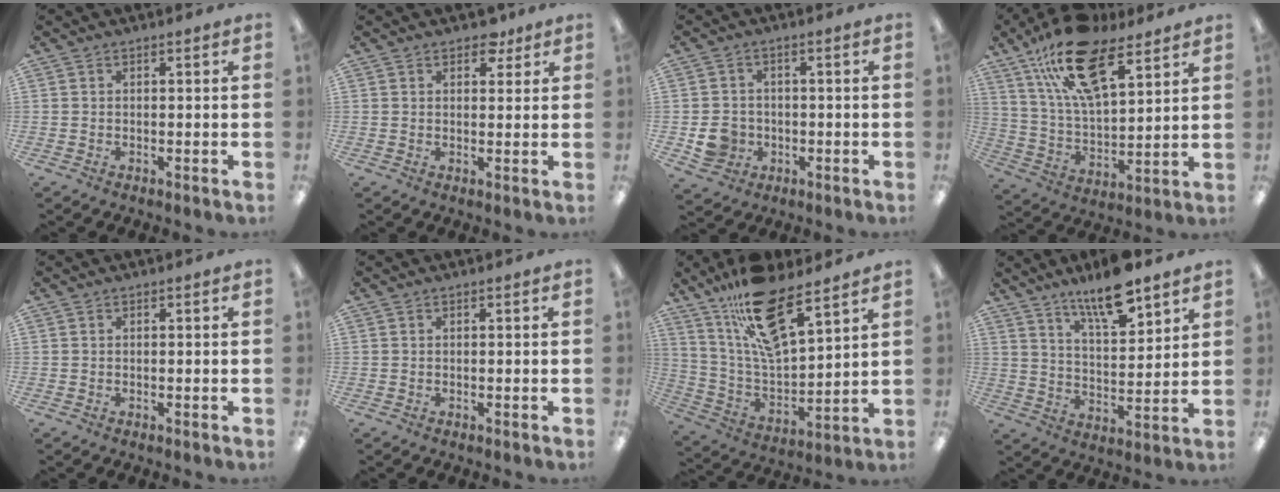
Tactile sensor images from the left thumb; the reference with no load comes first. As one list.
[{"total": 4.1, "force": [2.8, 2.3, 1.9], "torque": [-0.010, -0.007, 0.045]}, {"total": 6.1, "force": [-1.5, 5.5, 2.1], "torque": [-0.034, 0.007, -0.025]}, {"total": 20.0, "force": [12.1, 8.6, 13.3], "torque": [-0.242, -0.043, 0.214]}, {"total": 0.0}, {"total": 0.0}, {"total": 18.0, "force": [12.5, 6.2, 11.4], "torque": [-0.209, -0.066, 0.217]}, {"total": 12.5, "force": [9.7, 3.2, 7.1], "torque": [-0.114, -0.058, 0.165]}]